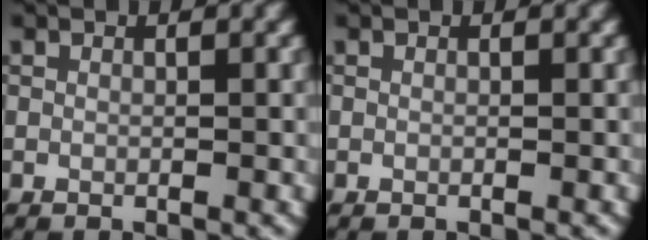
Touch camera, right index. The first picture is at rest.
{"total": 0.0}